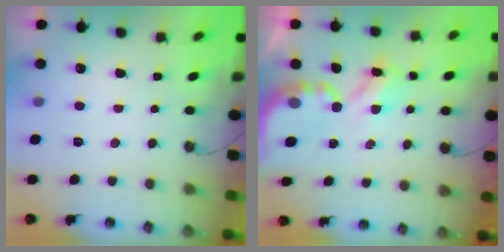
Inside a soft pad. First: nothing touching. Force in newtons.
{"total": 4.0, "press": 4.0, "slide": 0.2}